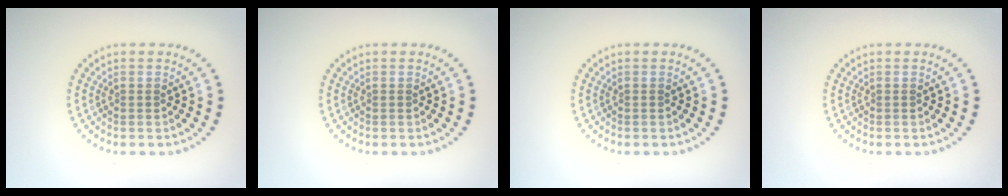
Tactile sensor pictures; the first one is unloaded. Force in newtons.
{"total": 0.0}
{"total": 0.0}
{"total": 0.0}